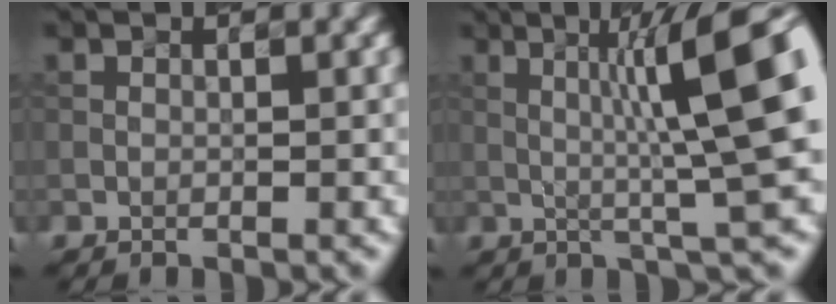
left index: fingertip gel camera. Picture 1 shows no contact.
{"total": 9.2, "force": [0.9, 0.8, 9.1], "torque": [-0.129, 0.020, 0.020]}